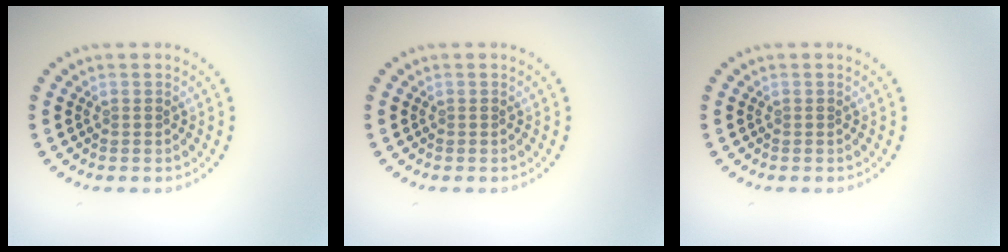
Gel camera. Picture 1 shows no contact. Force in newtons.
{"total": 0.0}
{"total": 0.0}